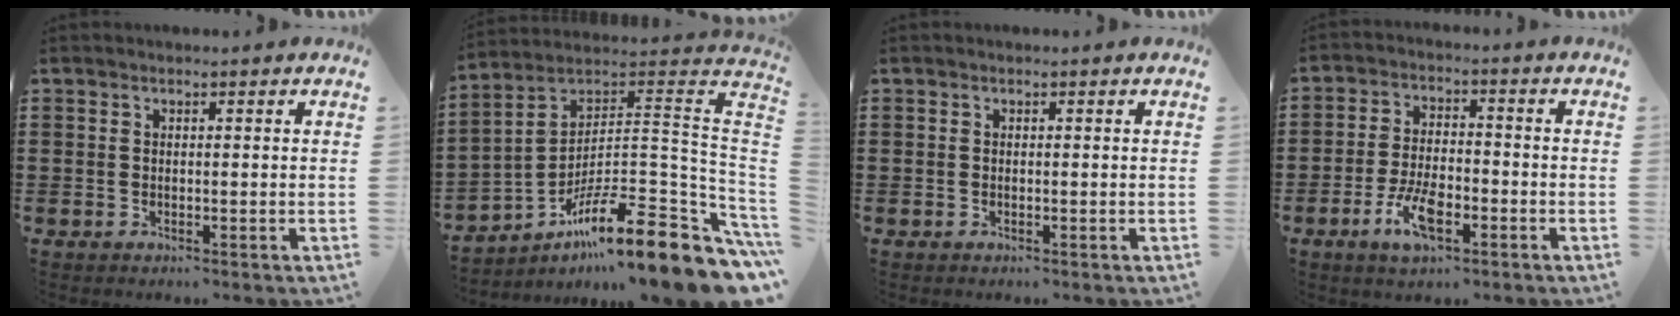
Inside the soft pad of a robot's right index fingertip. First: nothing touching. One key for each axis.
{"total": 16.3, "fx": -10.0, "fy": 1.9, "fz": 12.7, "tx": -0.193, "ty": 0.013, "tz": -0.178}
{"total": 0.0}
{"total": 7.0, "fx": -3.3, "fy": 2.8, "fz": 5.5, "tx": -0.128, "ty": -0.003, "tz": -0.066}